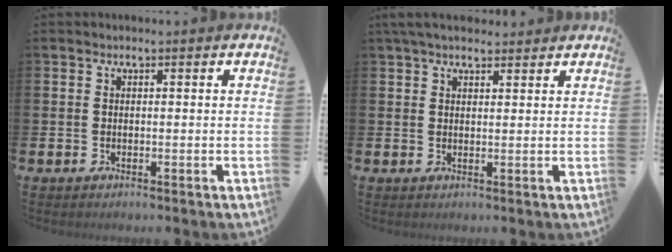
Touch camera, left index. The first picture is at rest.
{"total": 3.5, "force": [3.0, 1.3, 1.4], "torque": [-0.026, -0.006, 0.054]}